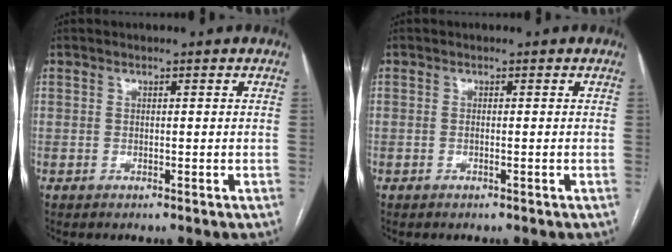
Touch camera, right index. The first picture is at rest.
{"total": 0.0}